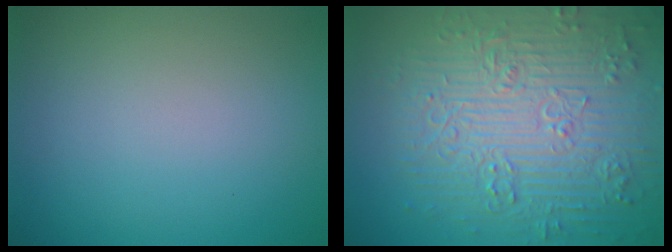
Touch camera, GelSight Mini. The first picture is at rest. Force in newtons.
{"total": 9.3, "press": 6.9, "slide": 6.2}